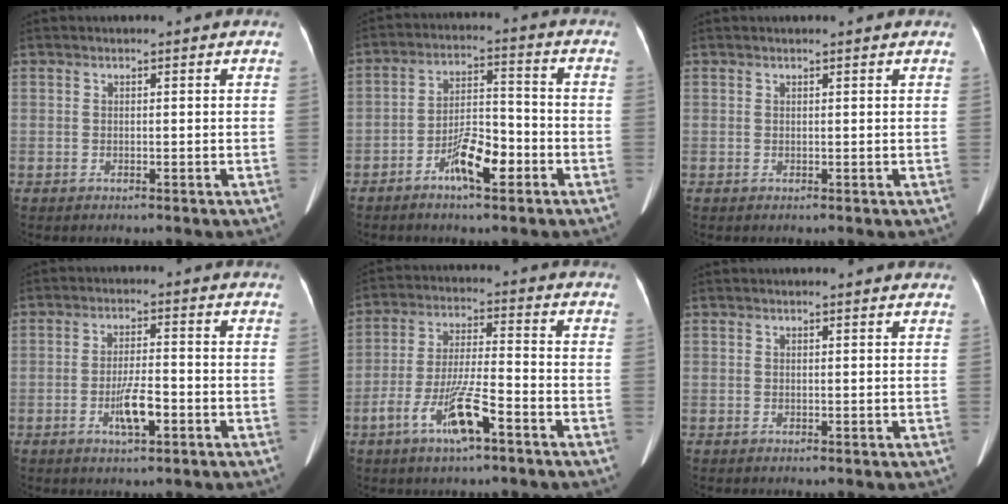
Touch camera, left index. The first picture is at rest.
{"total": 7.7, "force": [-4.0, 2.2, 6.2], "torque": [-0.116, 0.010, -0.068]}
{"total": 1.5, "force": [1.4, 0.1, 0.5], "torque": [-0.011, 0.012, 0.015]}
{"total": 5.0, "force": [-2.0, 1.0, 4.5], "torque": [-0.087, -0.002, -0.034]}
{"total": 9.5, "force": [-4.9, 1.3, 8.0], "torque": [-0.161, -0.006, -0.088]}
{"total": 3.0, "force": [2.8, 0.5, 1.0], "torque": [-0.014, 0.012, 0.025]}